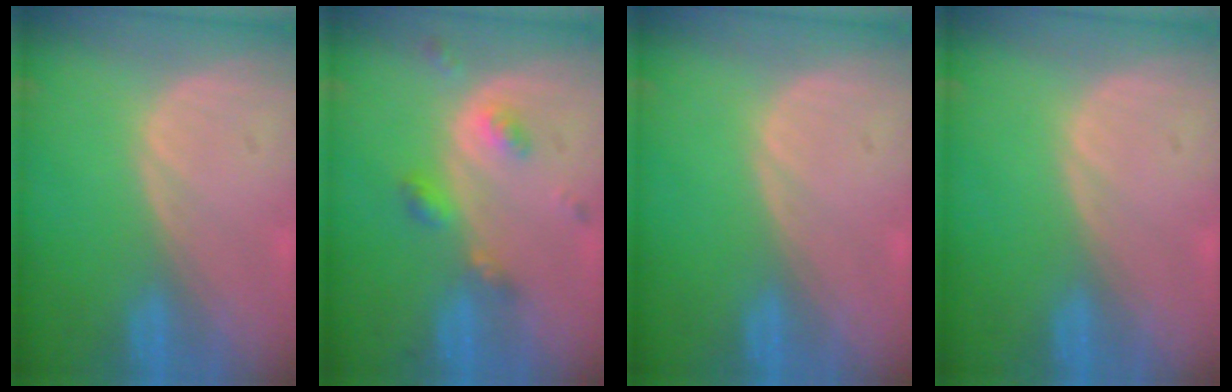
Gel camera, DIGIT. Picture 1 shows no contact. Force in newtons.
{"total": 4.6, "press": 4.1, "slide": 2.1}
{"total": 0.0}
{"total": 0.0}